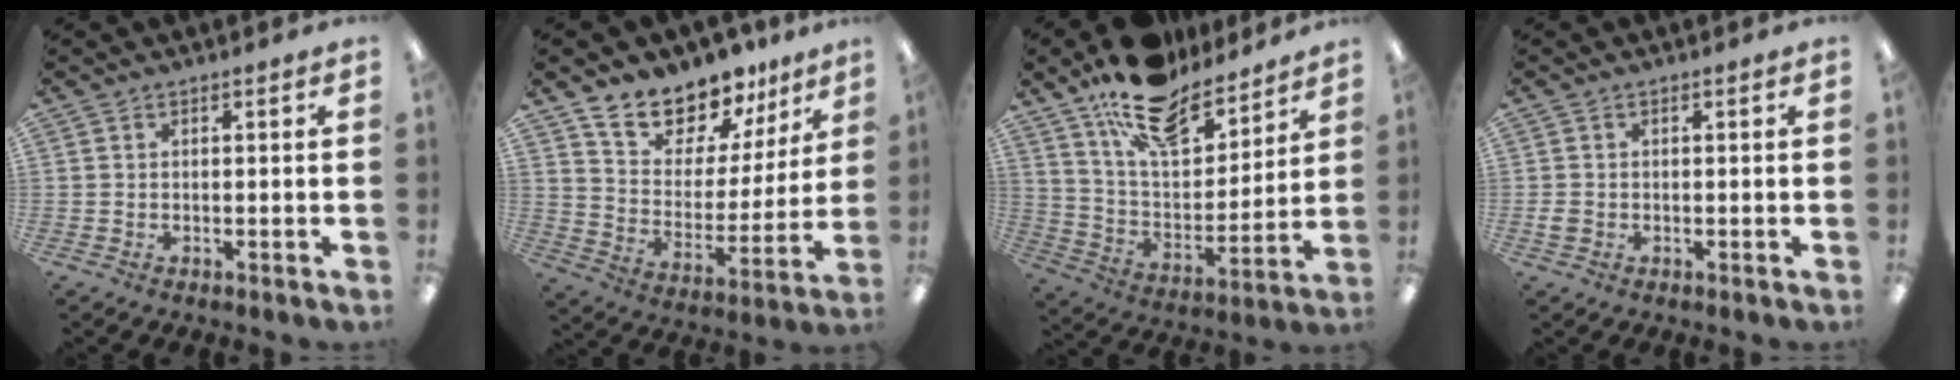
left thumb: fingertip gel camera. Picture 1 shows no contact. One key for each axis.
{"total": 14.0, "fx": 12.6, "fy": 5.6, "fz": 2.3, "tx": -0.056, "ty": -0.112, "tz": 0.233}
{"total": 18.4, "fx": 14.2, "fy": 8.2, "fz": 8.4, "tx": -0.154, "ty": -0.088, "tz": 0.254}
{"total": 1.9, "fx": -0.2, "fy": 1.6, "fz": 1.0, "tx": -0.010, "ty": 0.001, "tz": -0.006}